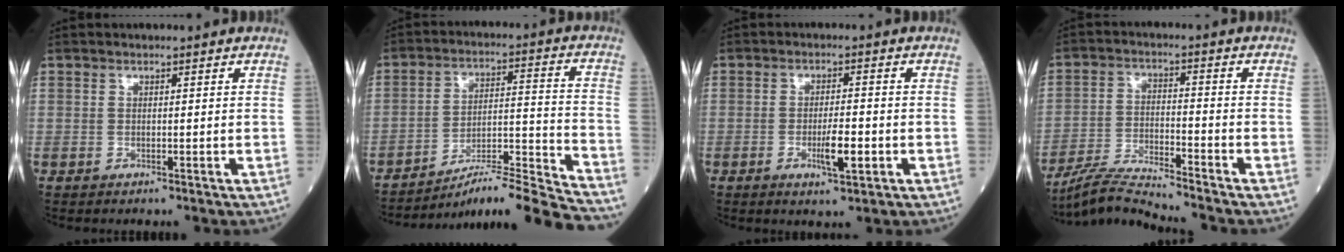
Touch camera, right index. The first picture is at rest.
{"total": 15.4, "force": [-14.4, -1.6, 5.1], "torque": [-0.072, 0.027, -0.230]}
{"total": 4.6, "force": [-1.4, 0.7, 4.3], "torque": [-0.076, -0.003, -0.018]}
{"total": 8.0, "force": [-7.7, -1.7, 1.5], "torque": [-0.031, -0.014, -0.144]}